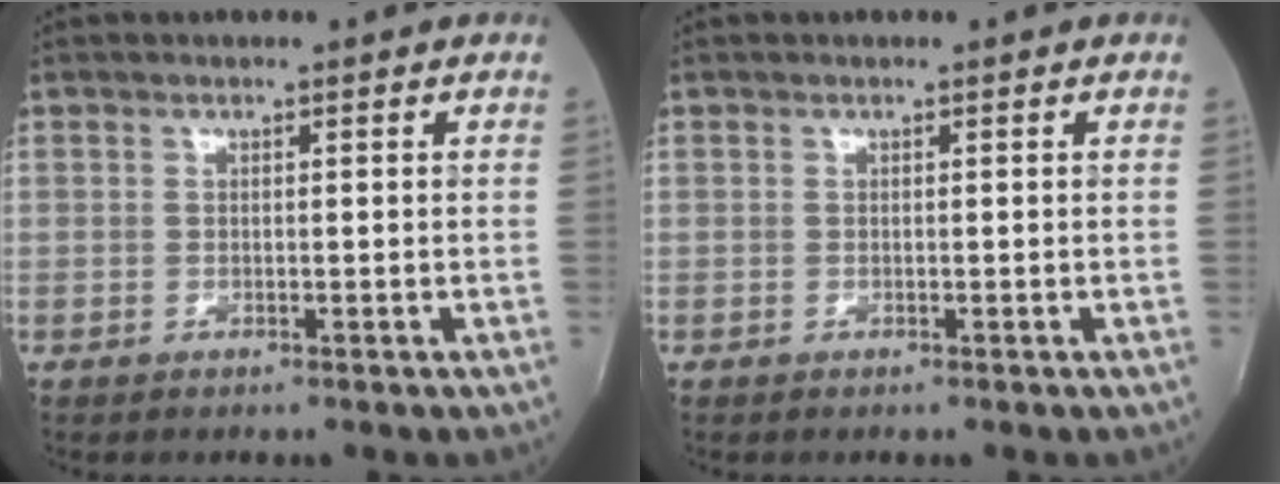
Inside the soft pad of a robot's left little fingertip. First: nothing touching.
{"total": 0.0}